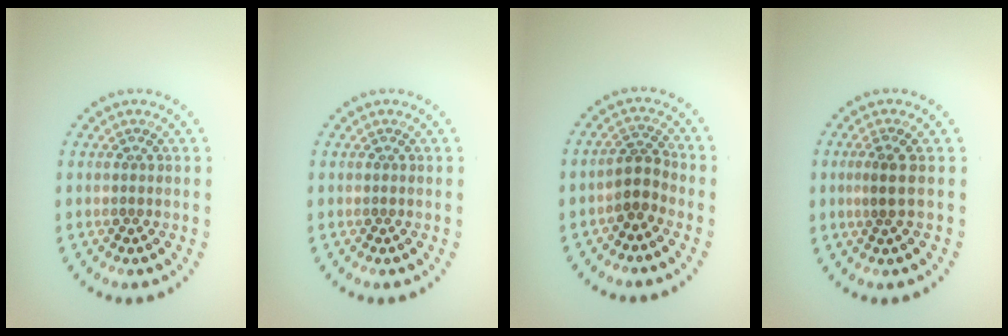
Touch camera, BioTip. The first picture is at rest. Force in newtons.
{"total": 0.0}
{"total": 2.3, "press": 1.9, "slide": 1.3}
{"total": 1.8, "press": 1.4, "slide": 1.1}